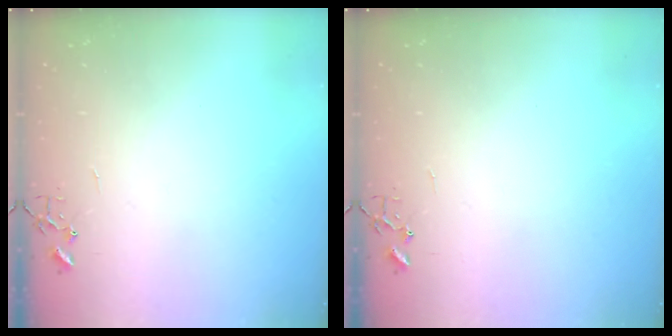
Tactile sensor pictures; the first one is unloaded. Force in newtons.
{"total": 0.0}